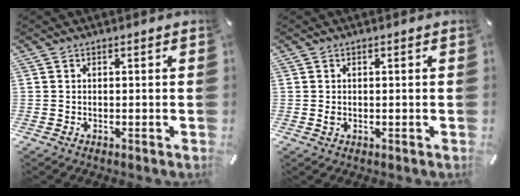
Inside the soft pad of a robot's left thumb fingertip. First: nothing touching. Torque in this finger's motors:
{"motor_torque": [0.00, 0.27, 0.07, 0.00, 0.01]}